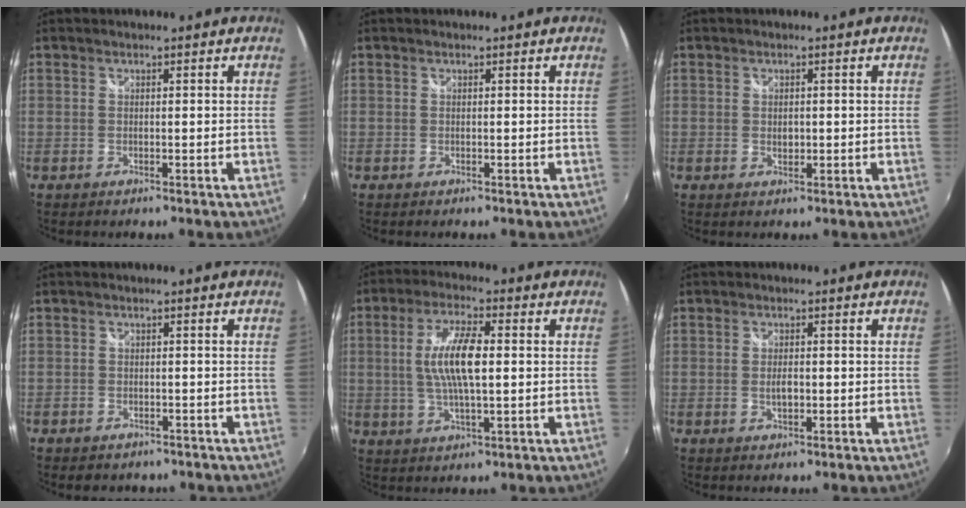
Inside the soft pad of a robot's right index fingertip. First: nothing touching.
{"total": 0.0}
{"total": 1.5, "force": [-0.1, 1.2, 1.0], "torque": [-0.014, 0.000, -0.002]}
{"total": 3.0, "force": [-2.2, 1.9, 0.8], "torque": [-0.022, -0.008, -0.031]}
{"total": 9.8, "force": [0.6, 2.8, 9.4], "torque": [-0.184, 0.004, 0.012]}
{"total": 2.3, "force": [-0.4, 1.1, 2.0], "torque": [-0.035, -0.002, -0.007]}